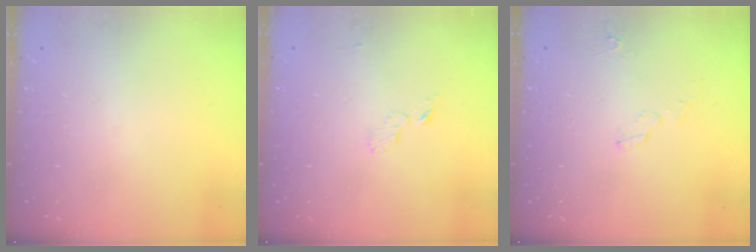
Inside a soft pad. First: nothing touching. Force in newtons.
{"total": 3.7, "press": 3.6, "slide": 0.4}
{"total": 2.6, "press": 2.3, "slide": 1.2}